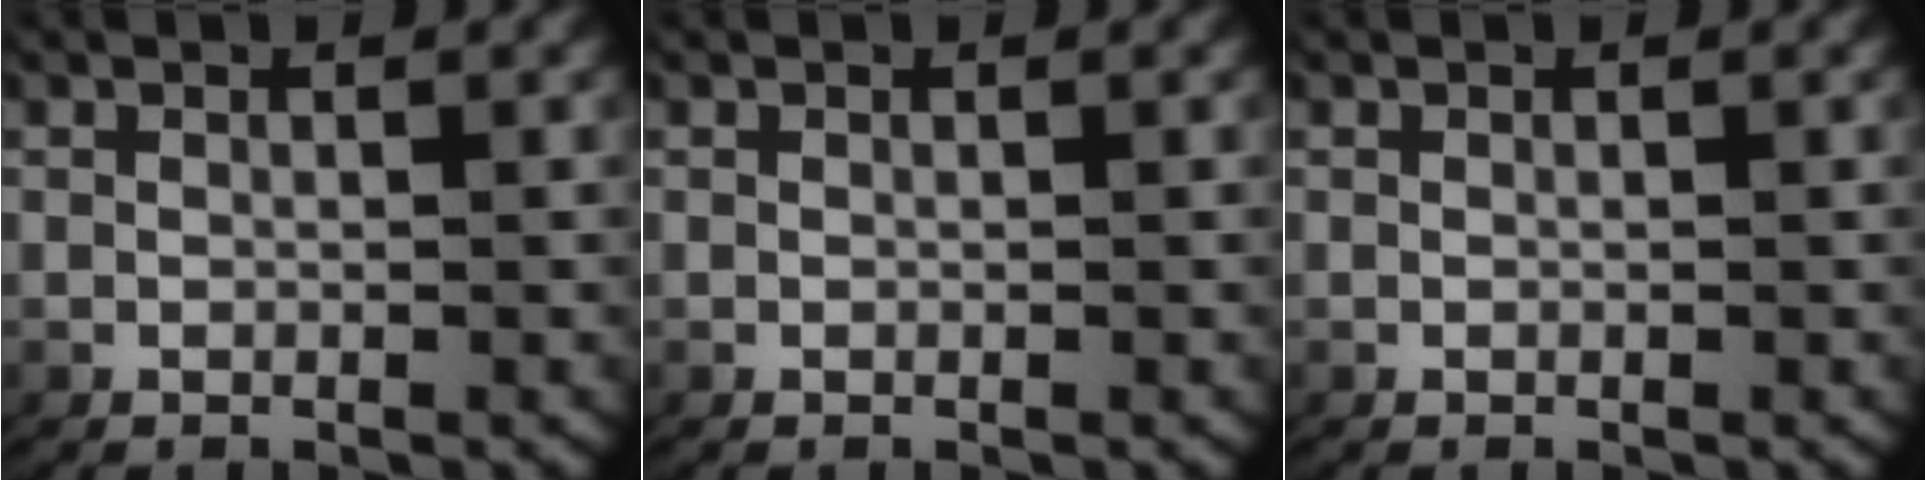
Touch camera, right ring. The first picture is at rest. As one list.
[{"total": 0.0}, {"total": 0.0}]